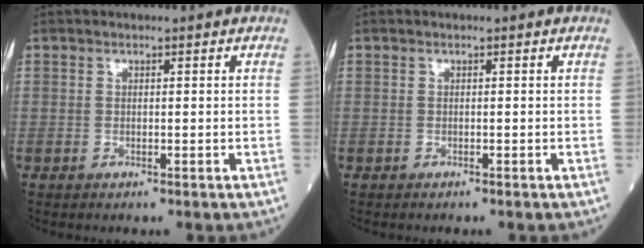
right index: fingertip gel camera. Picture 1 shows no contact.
{"total": 0.0}